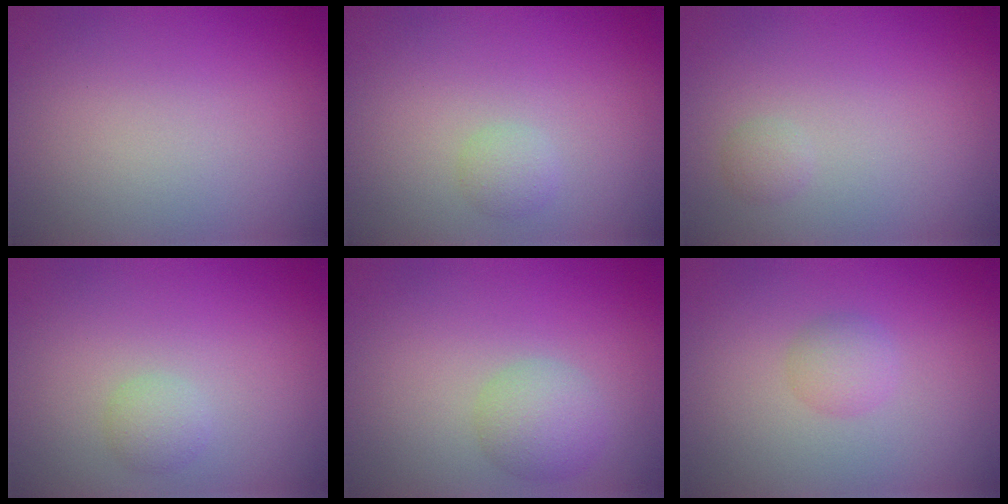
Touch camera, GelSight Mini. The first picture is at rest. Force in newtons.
{"total": 1.1, "press": 1.1, "slide": 0.1}
{"total": 0.7, "press": 0.7, "slide": 0.1}
{"total": 1.3, "press": 1.3, "slide": 0.1}
{"total": 2.7, "press": 2.7, "slide": 0.2}
{"total": 1.5, "press": 1.5, "slide": 0.1}